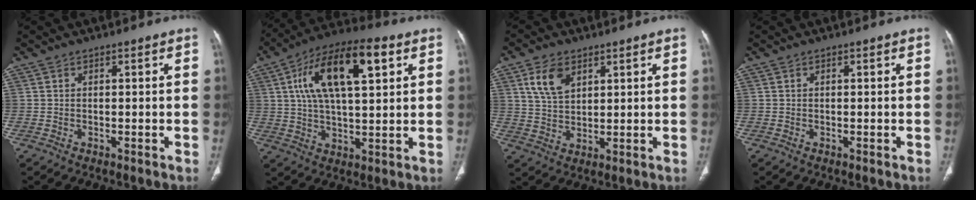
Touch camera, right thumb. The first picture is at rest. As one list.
[{"total": 18.1, "force": [6.0, 7.5, 15.4], "torque": [-0.260, 0.009, 0.097]}, {"total": 7.3, "force": [3.5, 4.4, 4.6], "torque": [-0.075, -0.014, 0.072]}, {"total": 0.0}]